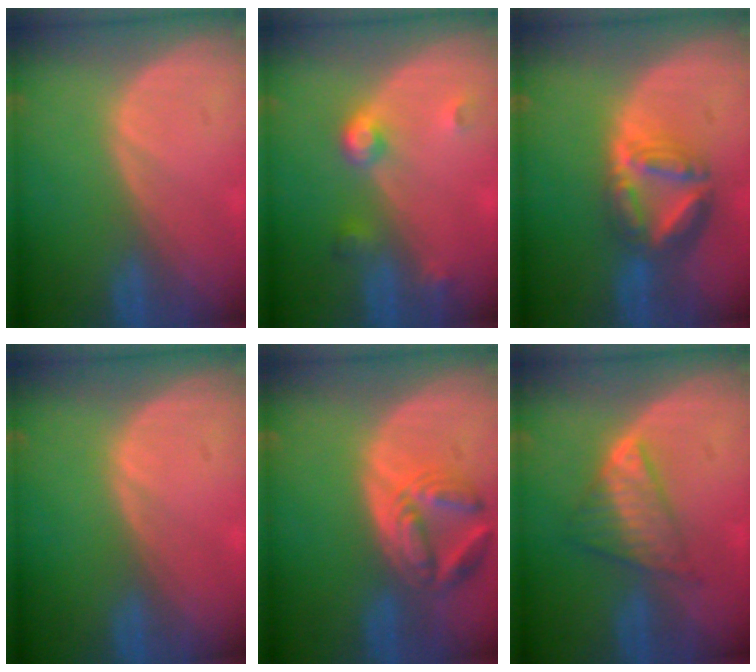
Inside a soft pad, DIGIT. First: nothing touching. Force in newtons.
{"total": 3.9, "press": 3.6, "slide": 1.4}
{"total": 8.2, "press": 7.0, "slide": 4.2}
{"total": 0.0}
{"total": 7.4, "press": 6.6, "slide": 3.5}
{"total": 5.8, "press": 5.5, "slide": 2.1}